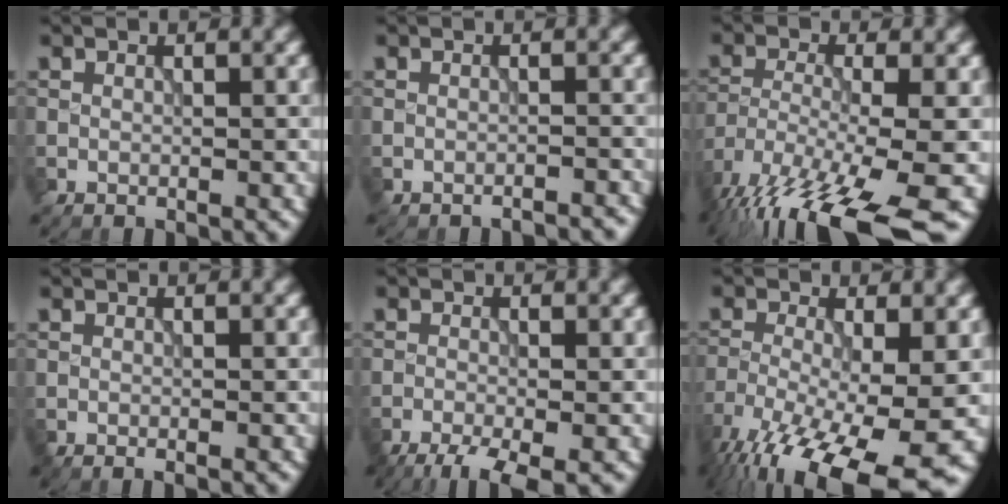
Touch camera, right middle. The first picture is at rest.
{"total": 1.8, "force": [-1.8, 0.1, 0.2], "torque": [0.005, 0.004, -0.022]}
{"total": 14.2, "force": [-9.8, 3.4, 9.8], "torque": [-0.201, -0.029, -0.152]}
{"total": 0.7, "force": [-0.5, 0.1, 0.5], "torque": [-0.004, -0.006, -0.011]}
{"total": 4.3, "force": [-3.1, 0.9, 2.9], "torque": [-0.046, -0.011, -0.059]}
{"total": 14.7, "force": [-8.7, 4.7, 10.9], "torque": [-0.207, -0.038, -0.136]}